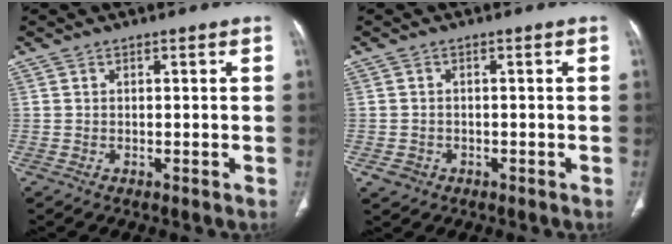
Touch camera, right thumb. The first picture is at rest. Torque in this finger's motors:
{"motor_torque": [0.54, 0.40, -0.27, -0.12, -0.01]}